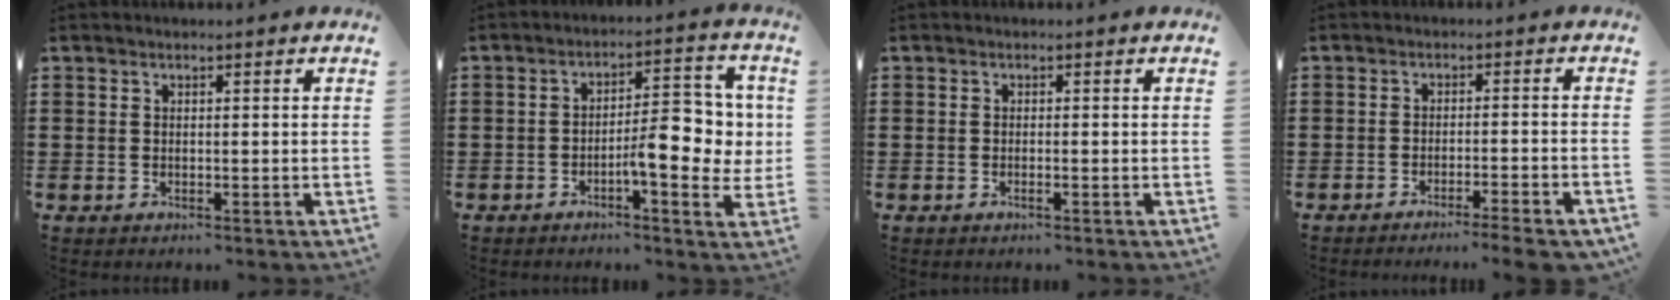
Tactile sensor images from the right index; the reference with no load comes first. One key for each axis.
{"total": 8.6, "fx": -1.1, "fy": 3.1, "fz": 7.9, "tx": -0.096, "ty": -0.006, "tz": -0.025}
{"total": 0.6, "fx": -0.4, "fy": 0.0, "fz": 0.5, "tx": -0.009, "ty": -0.002, "tz": -0.007}
{"total": 3.4, "fx": -3.0, "fy": -0.3, "fz": 1.7, "tx": -0.027, "ty": -0.007, "tz": -0.057}